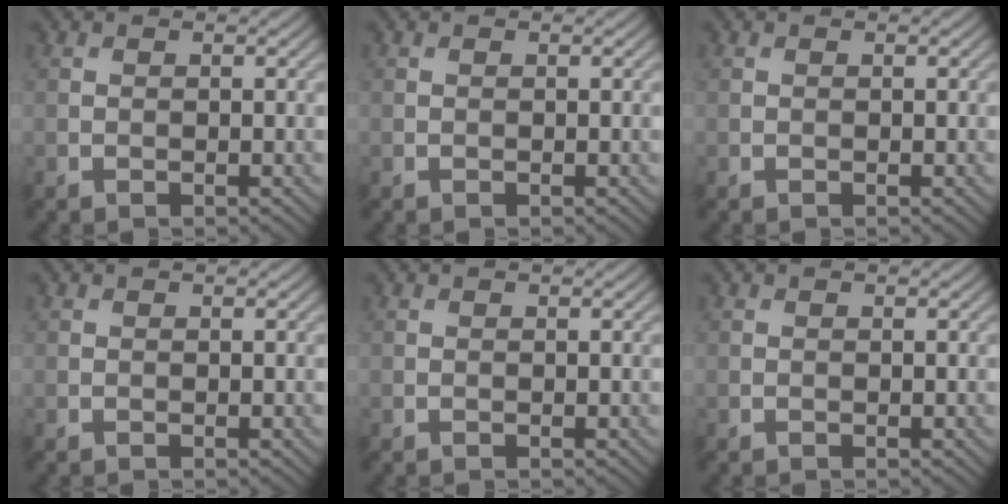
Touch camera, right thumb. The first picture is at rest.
{"total": 0.0}
{"total": 0.0}
{"total": 0.0}
{"total": 0.0}
{"total": 0.0}